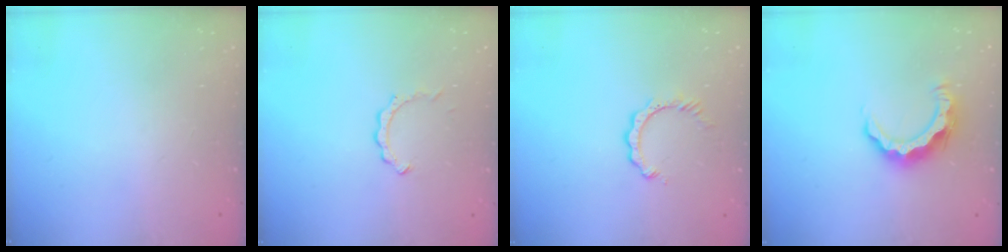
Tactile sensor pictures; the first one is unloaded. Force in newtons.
{"total": 2.1, "press": 2.1, "slide": 0.2}
{"total": 2.9, "press": 2.9, "slide": 0.5}
{"total": 8.2, "press": 8.2, "slide": 0.4}